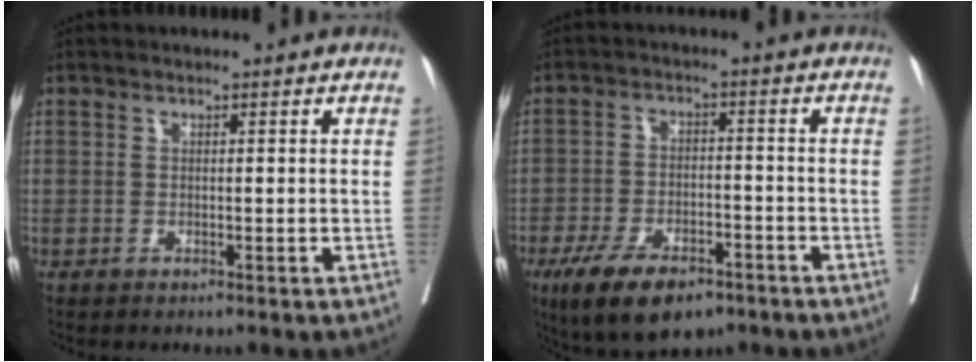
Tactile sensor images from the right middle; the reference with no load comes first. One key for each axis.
{"total": 10.6, "fx": -7.1, "fy": 4.3, "fz": 6.6, "tx": -0.114, "ty": -0.010, "tz": -0.118}